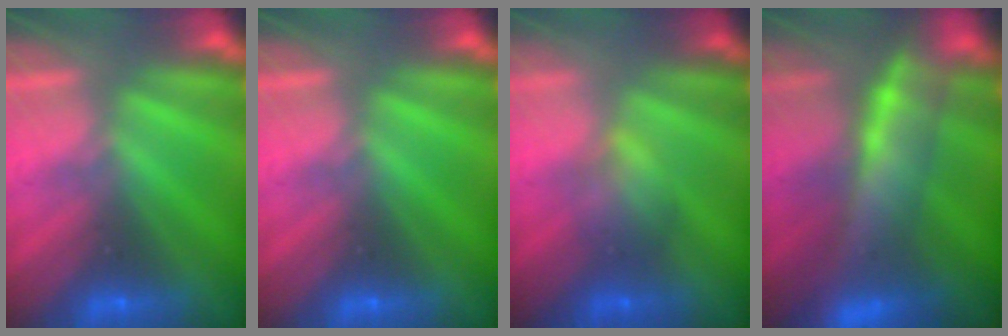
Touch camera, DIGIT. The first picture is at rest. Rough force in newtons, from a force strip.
{"total": 0.0}
{"total": 1.9}
{"total": 8.7}